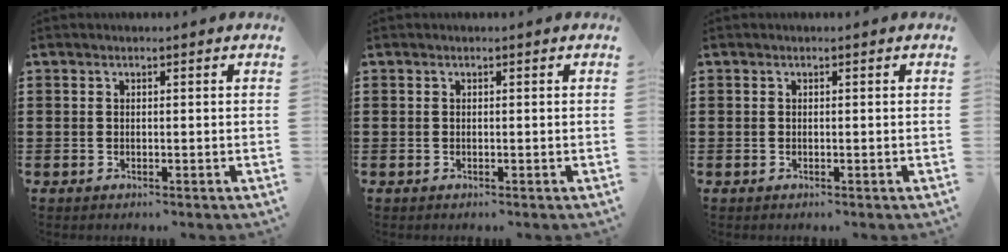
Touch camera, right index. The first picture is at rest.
{"total": 0.0}
{"total": 0.0}